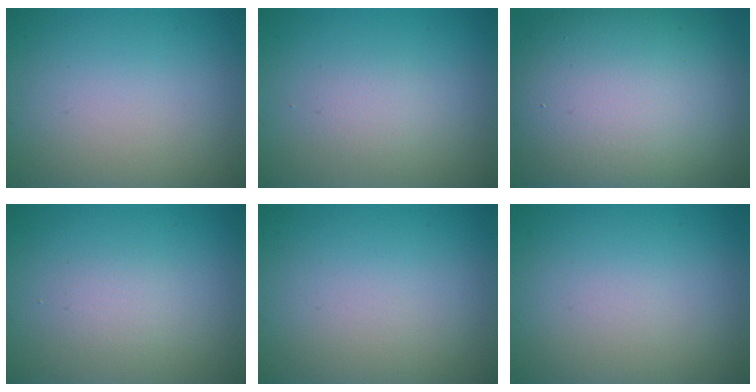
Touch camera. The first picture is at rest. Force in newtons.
{"total": 1.5, "press": 1.4, "slide": 0.1}
{"total": 16.4, "press": 16.4, "slide": 0.8}
{"total": 1.3, "press": 1.3, "slide": 0.1}
{"total": 0.0}
{"total": 0.0}